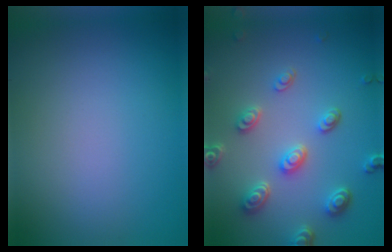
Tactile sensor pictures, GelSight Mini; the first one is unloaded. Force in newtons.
{"total": 4.5, "press": 3.6, "slide": 2.7}